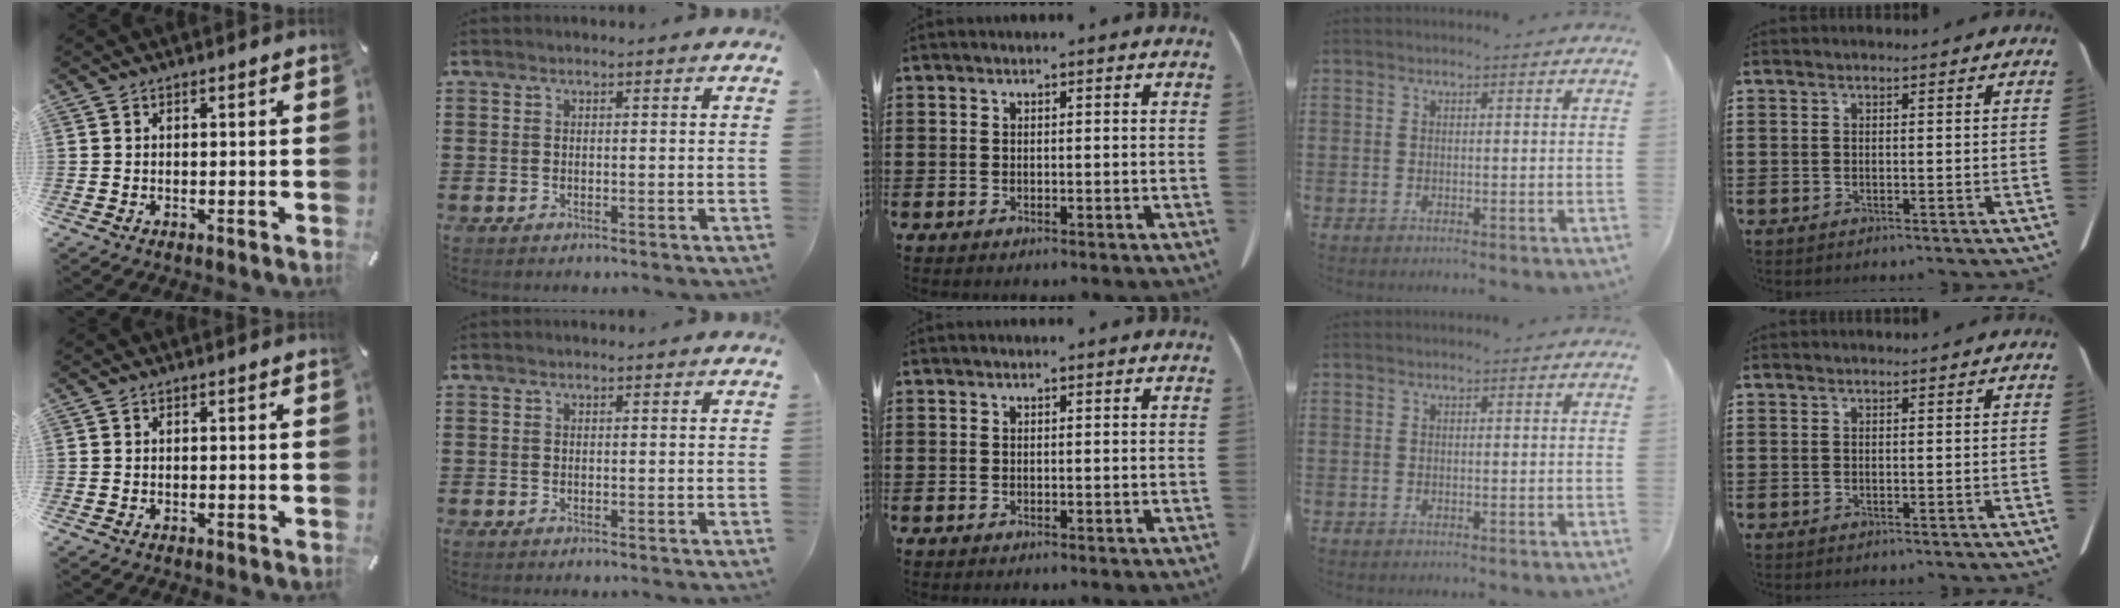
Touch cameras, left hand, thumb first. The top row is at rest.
{}